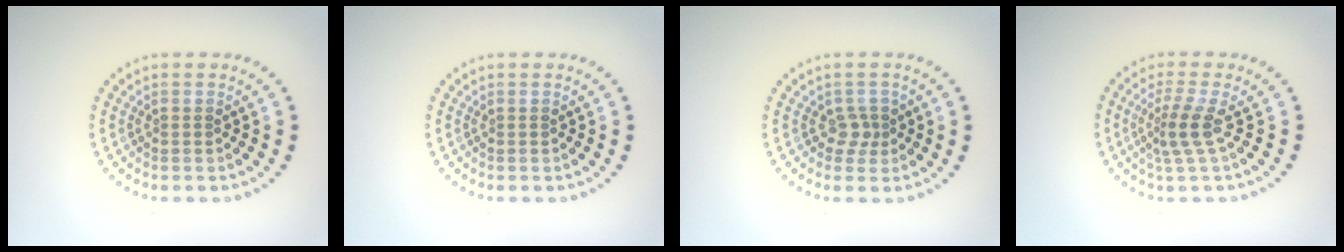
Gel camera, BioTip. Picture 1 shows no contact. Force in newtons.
{"total": 0.0}
{"total": 1.4, "press": 1.1, "slide": 0.9}
{"total": 2.5, "press": 1.8, "slide": 1.8}